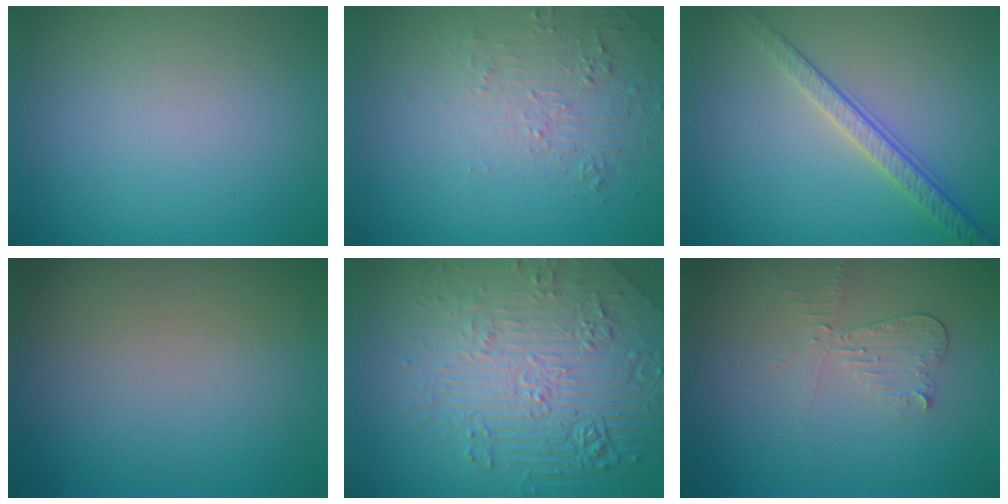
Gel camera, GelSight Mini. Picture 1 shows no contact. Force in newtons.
{"total": 2.1, "press": 0.9, "slide": 1.9}
{"total": 2.8, "press": 2.4, "slide": 1.5}
{"total": 0.0}
{"total": 8.0, "press": 6.1, "slide": 5.1}
{"total": 2.1, "press": 2.1, "slide": 0.2}